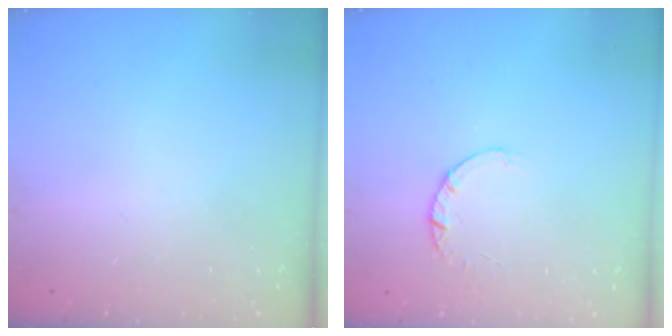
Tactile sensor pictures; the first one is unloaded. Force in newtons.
{"total": 1.8, "press": 1.8, "slide": 0.1}